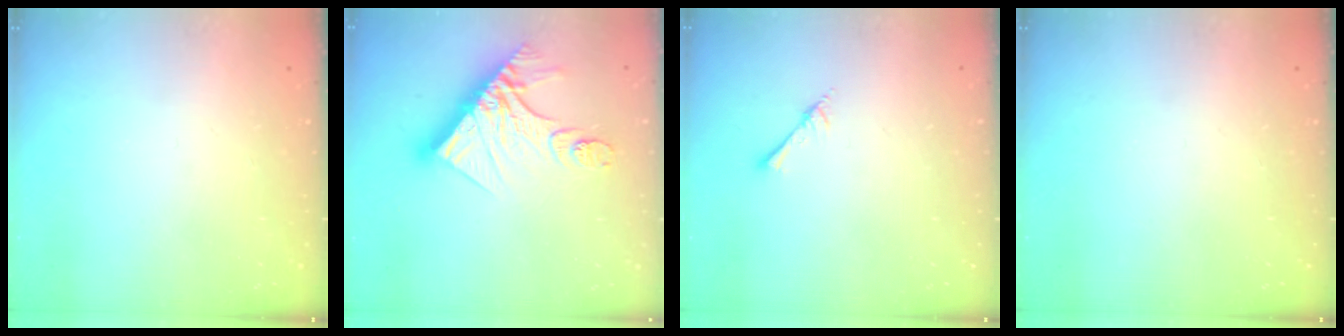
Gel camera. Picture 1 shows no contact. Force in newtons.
{"total": 16.2, "press": 16.2, "slide": 1.7}
{"total": 3.1, "press": 3.1, "slide": 0.3}
{"total": 0.0}